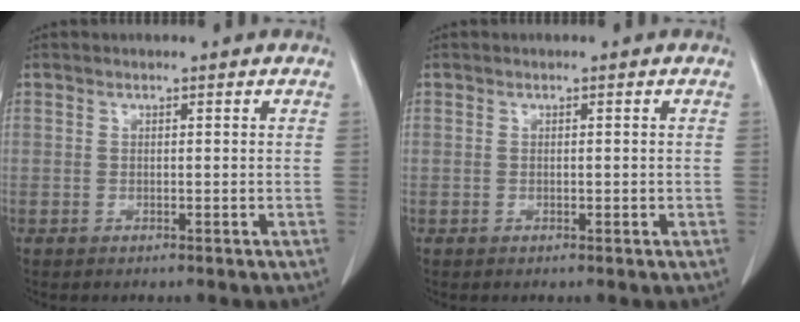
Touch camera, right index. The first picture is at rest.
{"total": 0.6, "force": [0.0, 0.3, 0.4], "torque": [-0.009, 0.000, 0.000]}